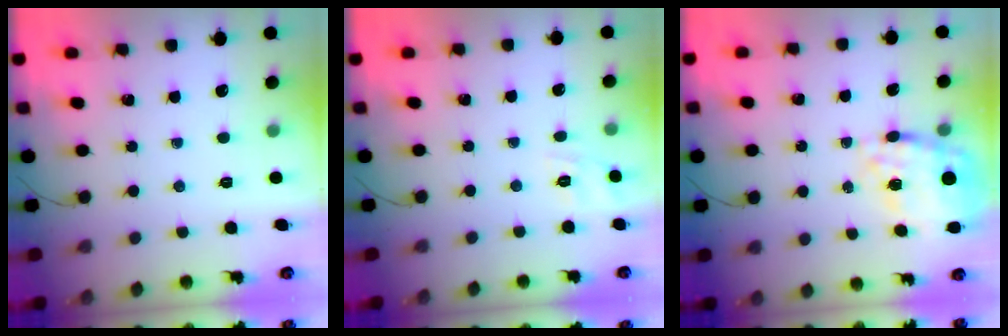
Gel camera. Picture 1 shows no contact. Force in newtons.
{"total": 8.8, "press": 8.7, "slide": 1.8}
{"total": 18.2, "press": 17.8, "slide": 3.7}